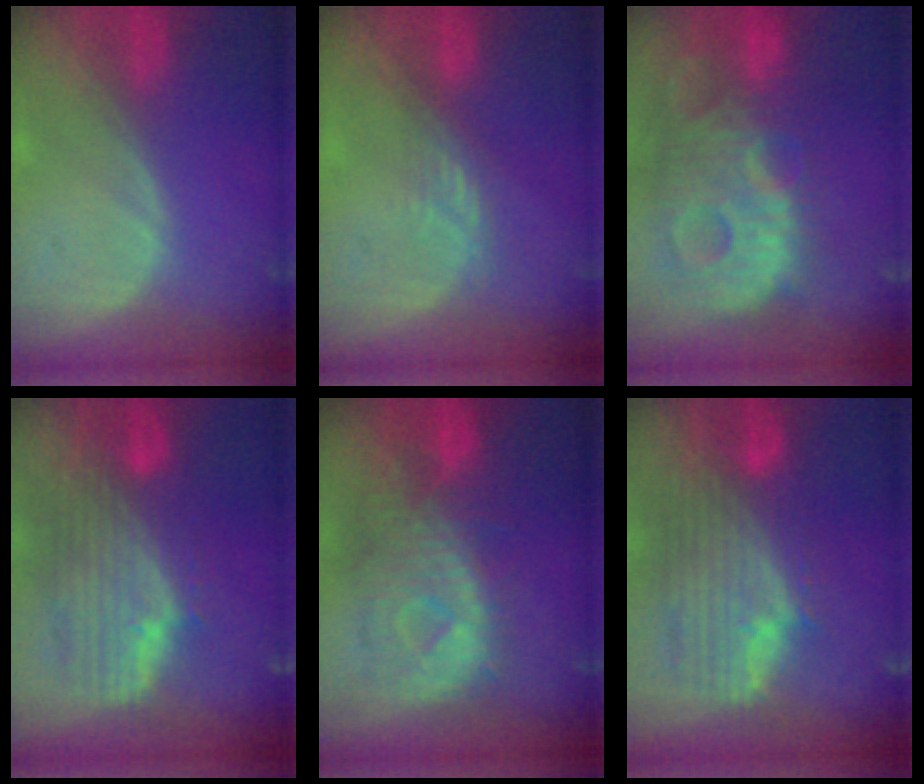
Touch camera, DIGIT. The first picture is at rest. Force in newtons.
{"total": 2.5, "press": 2.1, "slide": 1.4}
{"total": 13.9, "press": 12.0, "slide": 7.1}
{"total": 11.0, "press": 9.4, "slide": 5.6}
{"total": 10.7, "press": 9.6, "slide": 4.7}
{"total": 11.8, "press": 10.0, "slide": 6.2}